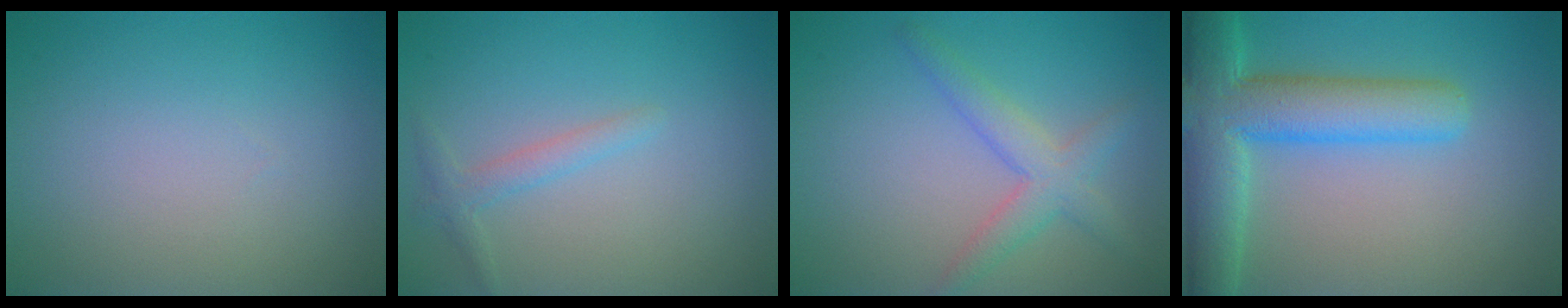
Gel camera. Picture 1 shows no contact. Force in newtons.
{"total": 1.5, "press": 1.5, "slide": 0.1}
{"total": 3.2, "press": 3.2, "slide": 0.1}
{"total": 8.3, "press": 8.3, "slide": 0.7}